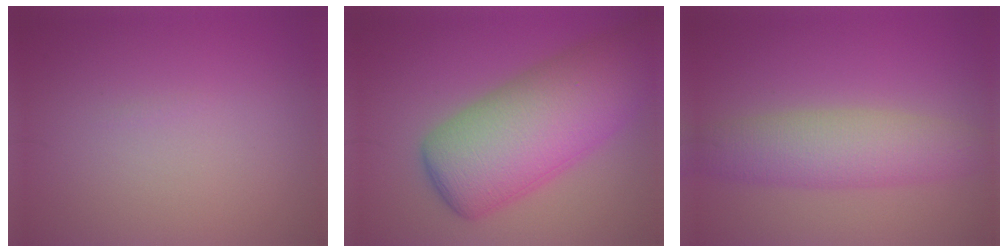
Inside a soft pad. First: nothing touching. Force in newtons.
{"total": 10.9, "press": 10.9, "slide": 0.1}
{"total": 5.1, "press": 5.1, "slide": 0.0}